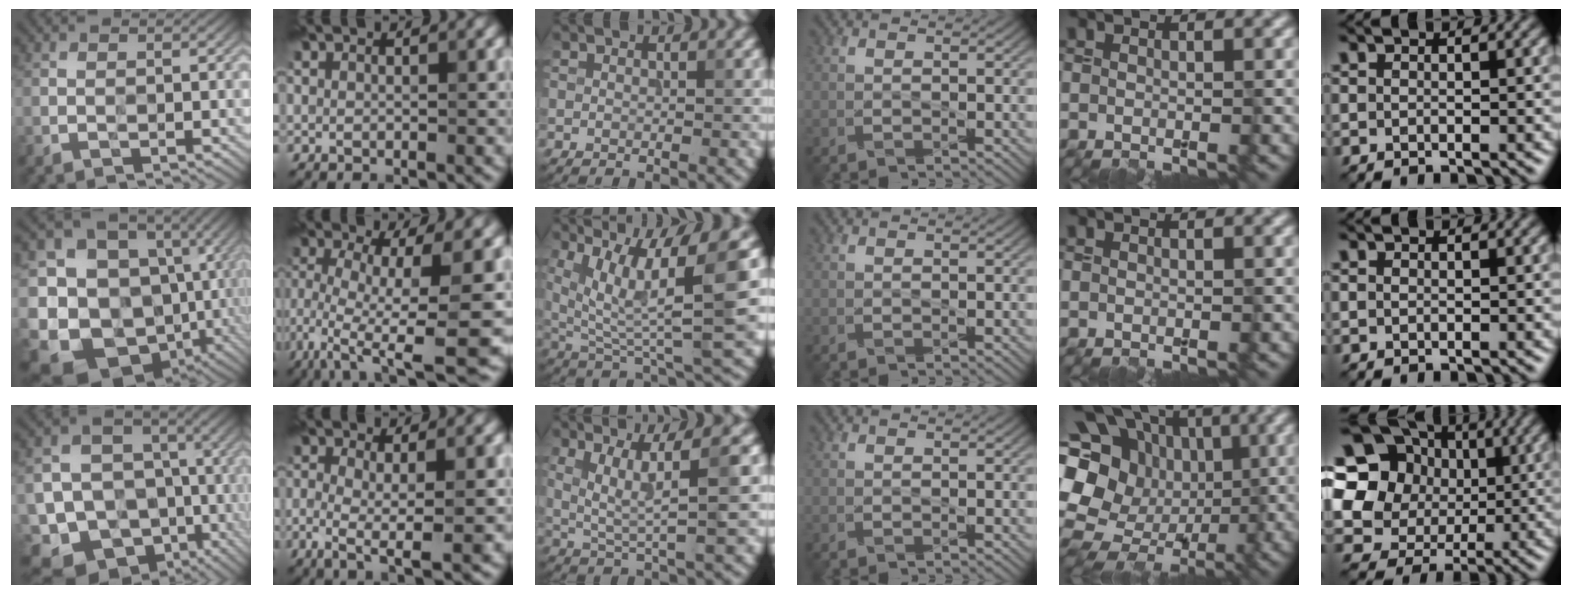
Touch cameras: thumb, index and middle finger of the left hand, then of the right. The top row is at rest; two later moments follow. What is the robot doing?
{"motion": "wipe", "object": "paper plate"}